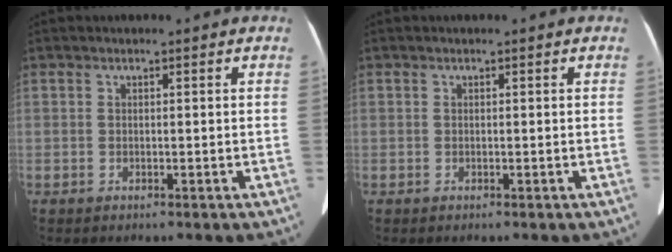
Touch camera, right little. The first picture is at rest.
{"total": 0.0}